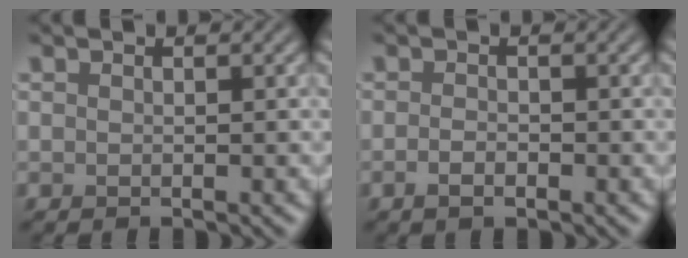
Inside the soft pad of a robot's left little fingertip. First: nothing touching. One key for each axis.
{"total": 1.2, "fx": -0.6, "fy": 0.5, "fz": 0.9, "tx": -0.019, "ty": -0.002, "tz": -0.012}